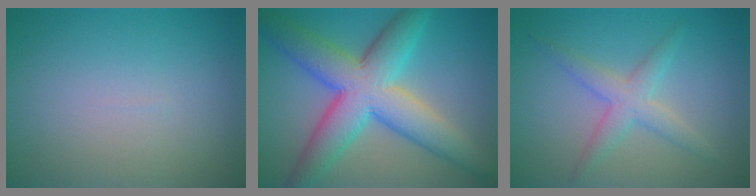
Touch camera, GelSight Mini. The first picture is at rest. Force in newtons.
{"total": 9.8, "press": 9.8, "slide": 0.2}
{"total": 3.0, "press": 3.0, "slide": 0.1}